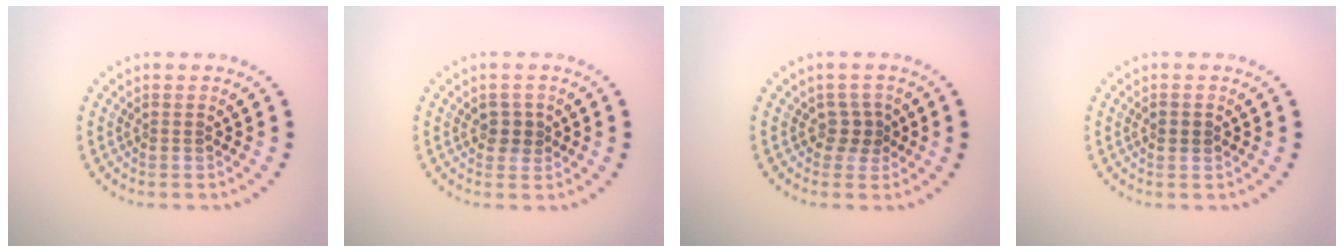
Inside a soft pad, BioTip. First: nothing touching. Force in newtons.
{"total": 1.4, "press": 1.2, "slide": 0.6}
{"total": 1.5, "press": 1.3, "slide": 0.9}
{"total": 1.3, "press": 1.3, "slide": 0.2}